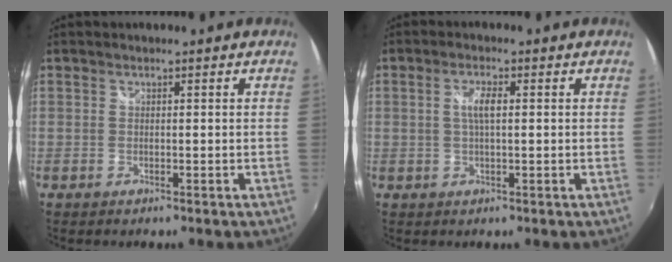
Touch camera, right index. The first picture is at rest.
{"total": 3.1, "force": [0.5, 0.8, 3.0], "torque": [-0.057, 0.001, 0.008]}